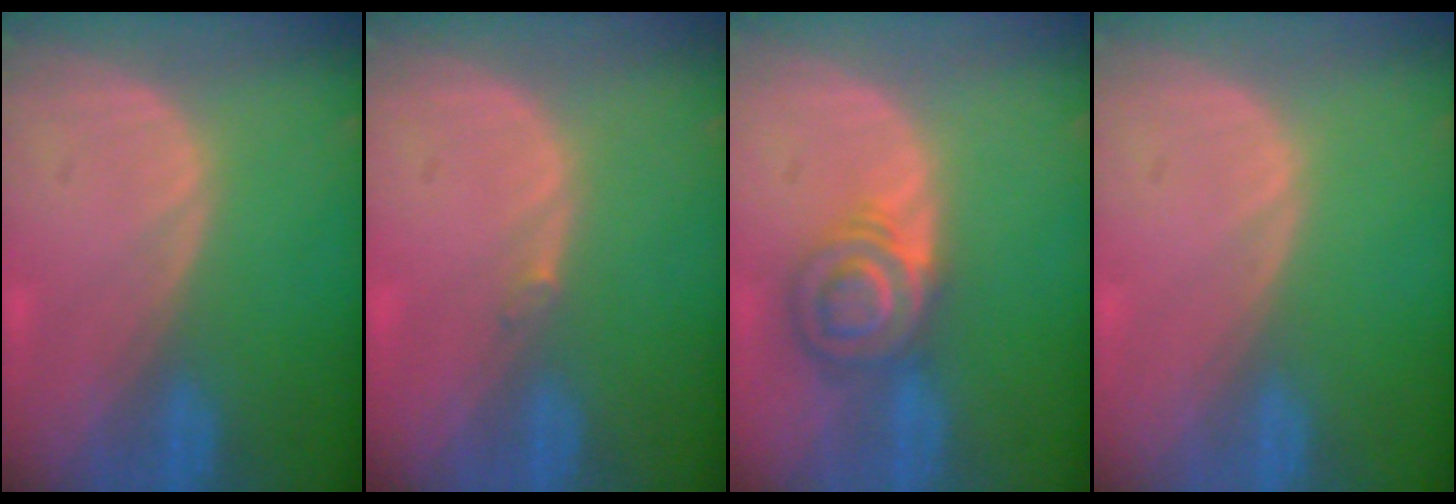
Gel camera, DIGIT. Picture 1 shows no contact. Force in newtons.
{"total": 0.5, "press": 0.5, "slide": 0.1}
{"total": 6.0, "press": 6.0, "slide": 0.9}
{"total": 0.0}